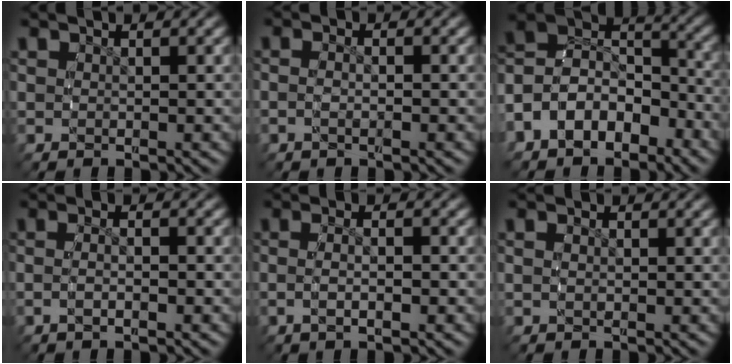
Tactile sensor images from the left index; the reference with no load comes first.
{"total": 2.0, "force": [-0.6, 0.8, 1.7], "torque": [-0.039, 0.002, -0.014]}
{"total": 10.2, "force": [-1.1, 8.3, 5.8], "torque": [-0.125, -0.007, -0.025]}
{"total": 2.5, "force": [-1.0, 0.8, 2.1], "torque": [-0.042, 0.004, -0.019]}
{"total": 3.0, "force": [-0.7, 1.0, 2.7], "torque": [-0.054, 0.007, -0.015]}
{"total": 1.5, "force": [0.0, 1.1, 1.0], "torque": [-0.021, -0.002, -0.002]}